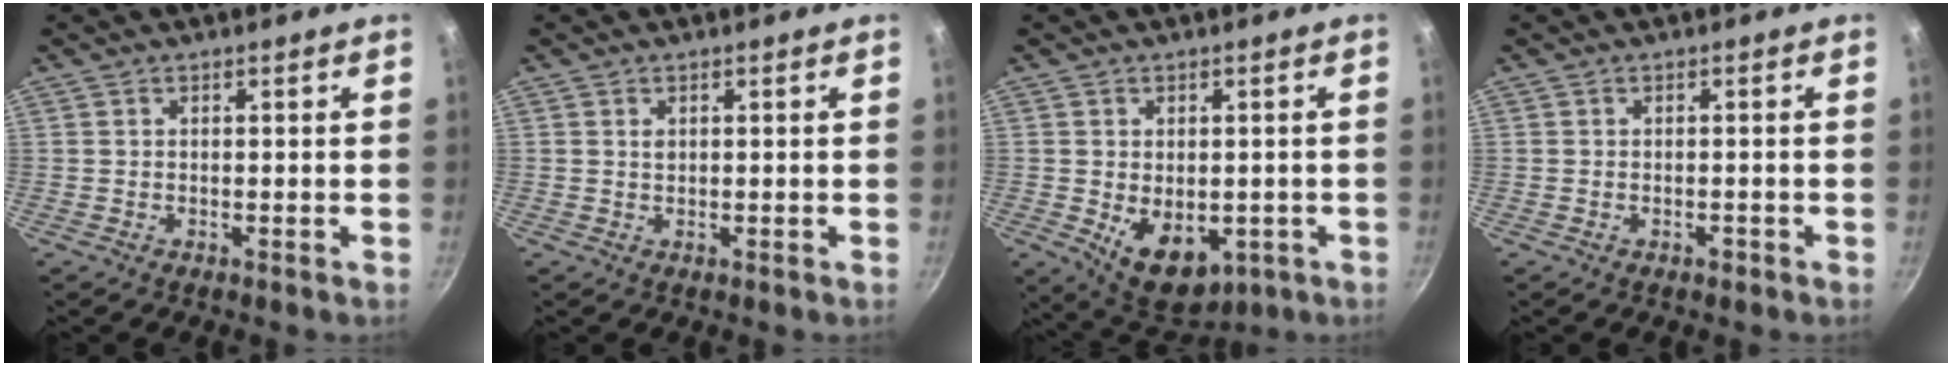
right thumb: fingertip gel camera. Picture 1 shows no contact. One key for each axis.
{"total": 1.0, "fx": 0.4, "fy": 0.7, "fz": 0.6, "tx": -0.009, "ty": 0.001, "tz": 0.007}
{"total": 10.5, "fx": -2.2, "fy": 7.1, "fz": 7.4, "tx": -0.083, "ty": -0.010, "tz": -0.009}
{"total": 0.9, "fx": -0.6, "fy": 0.5, "fz": 0.5, "tx": -0.008, "ty": 0.005, "tz": -0.005}